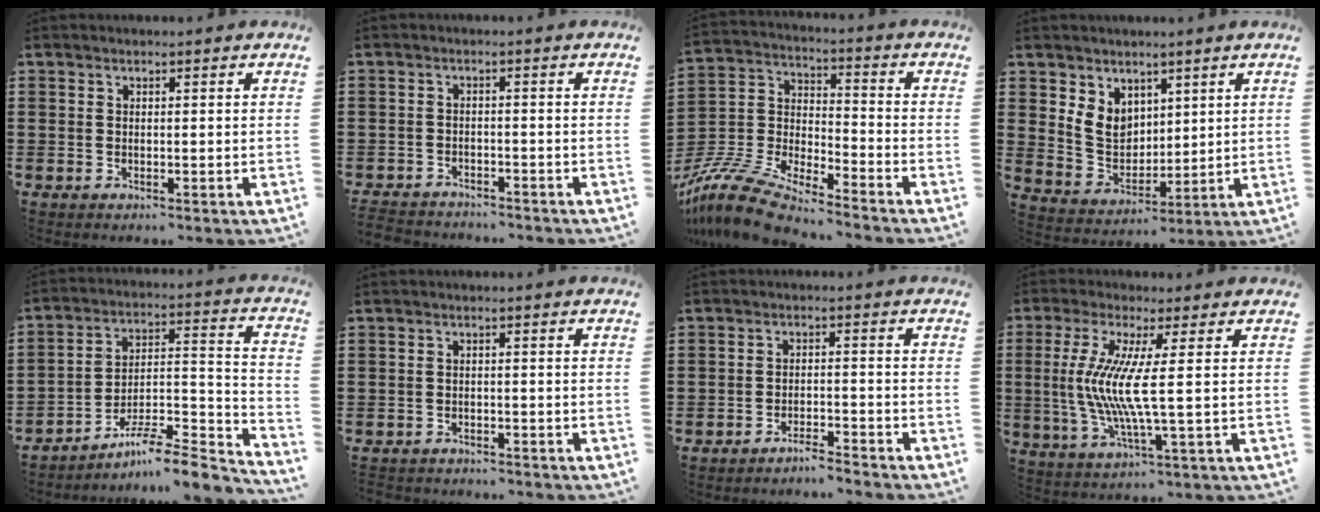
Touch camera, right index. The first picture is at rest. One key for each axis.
{"total": 2.3, "fx": -2.2, "fy": 0.3, "fz": -0.2, "tx": -0.005, "ty": -0.001, "tz": -0.051}
{"total": 11.0, "fx": -10.0, "fy": 1.4, "fz": 4.4, "tx": -0.120, "ty": 0.005, "tz": -0.208}
{"total": 6.6, "fx": 3.2, "fy": 5.3, "fz": 2.6, "tx": -0.072, "ty": 0.008, "tz": 0.063}
{"total": 7.3, "fx": -6.0, "fy": 1.0, "fz": 4.0, "tx": -0.059, "ty": -0.002, "tz": -0.118}
{"total": 1.5, "fx": -1.5, "fy": 0.2, "fz": -0.2, "tx": -0.003, "ty": 0.002, "tz": -0.034}
{"total": 2.8, "fx": -2.8, "fy": -0.2, "fz": 0.2, "tx": -0.009, "ty": 0.000, "tz": -0.060}
{"total": 8.9, "fx": 0.4, "fy": 0.0, "fz": 8.9, "tx": -0.193, "ty": -0.023, "tz": -0.003}